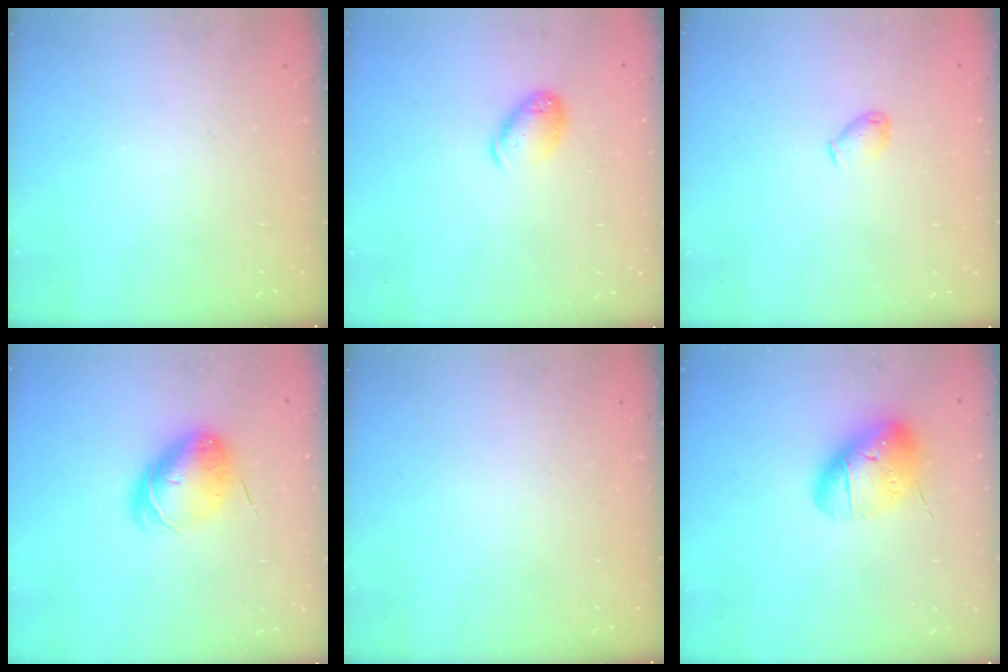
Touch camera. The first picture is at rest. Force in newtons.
{"total": 9.6, "press": 9.4, "slide": 1.5}
{"total": 4.1, "press": 4.1, "slide": 0.7}
{"total": 8.4, "press": 8.3, "slide": 1.6}
{"total": 0.0}
{"total": 14.1, "press": 13.9, "slide": 2.6}